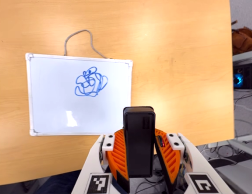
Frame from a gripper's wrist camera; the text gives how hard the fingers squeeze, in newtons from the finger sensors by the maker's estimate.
{"total": 5.5, "left": 5.4, "right": 5.6}